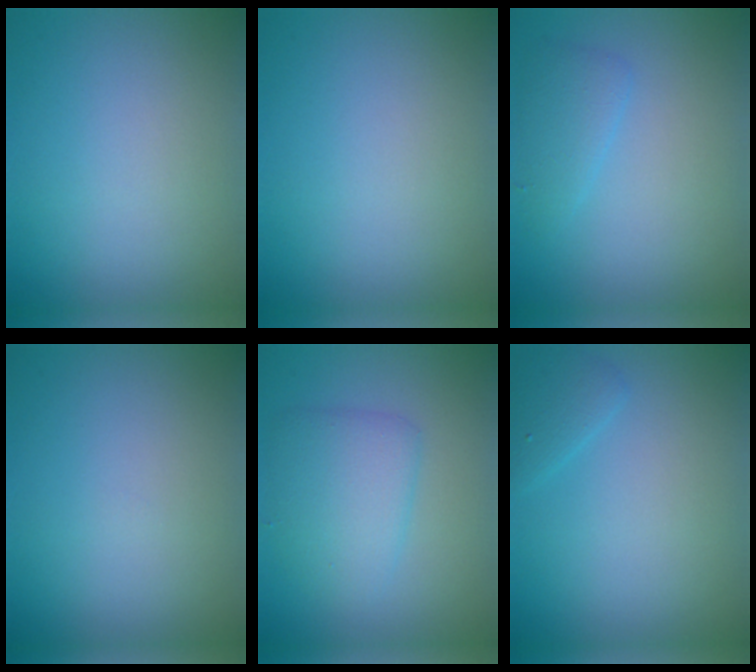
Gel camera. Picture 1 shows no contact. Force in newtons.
{"total": 0.0}
{"total": 1.9, "press": 1.9, "slide": 0.2}
{"total": 0.0}
{"total": 3.7, "press": 3.7, "slide": 0.1}
{"total": 1.4, "press": 1.4, "slide": 0.1}